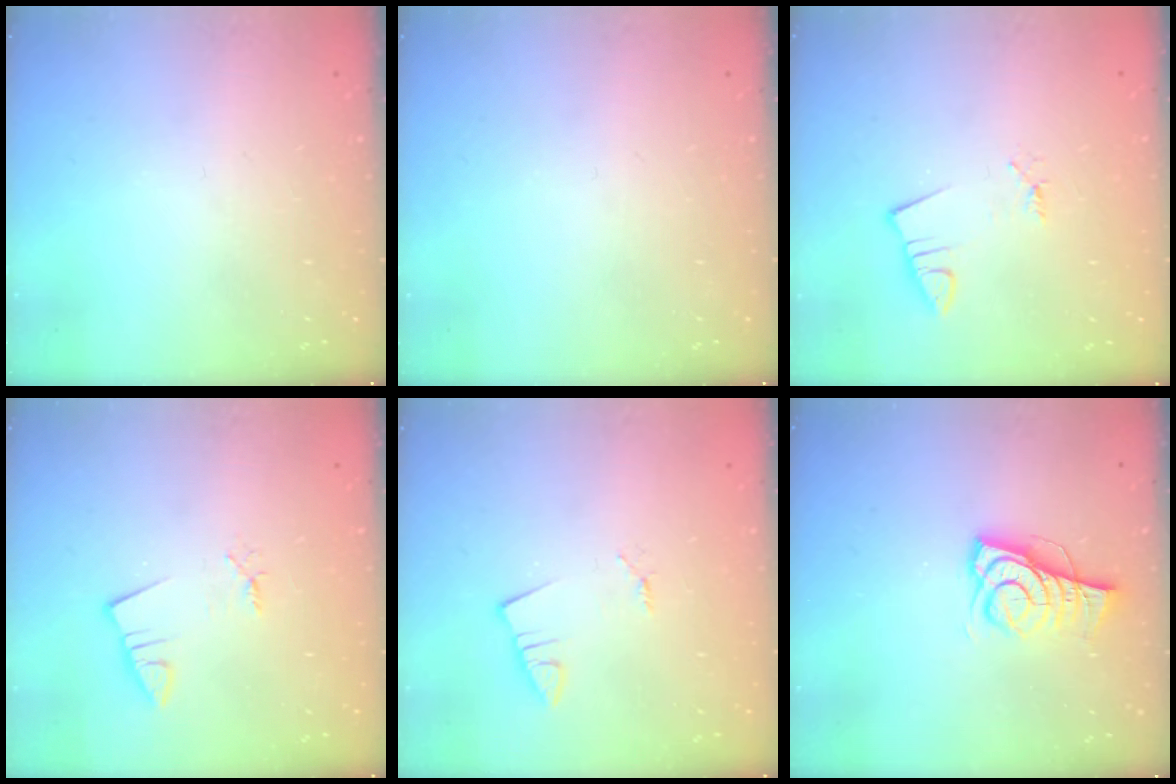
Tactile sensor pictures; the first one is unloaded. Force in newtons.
{"total": 0.0}
{"total": 1.0, "press": 1.0, "slide": 0.0}
{"total": 1.4, "press": 1.4, "slide": 0.1}
{"total": 1.3, "press": 1.2, "slide": 0.1}
{"total": 8.1, "press": 8.1, "slide": 0.3}